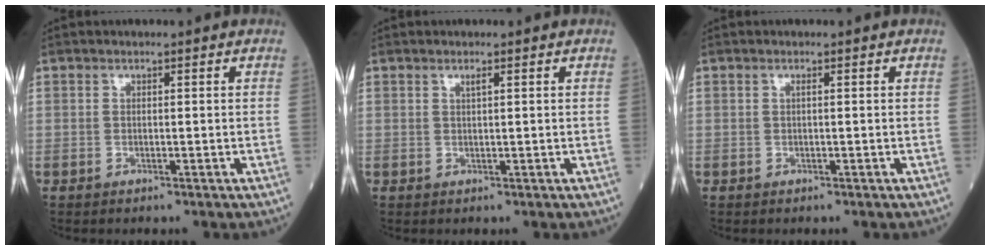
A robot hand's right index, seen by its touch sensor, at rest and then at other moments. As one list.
[{"total": 0.8, "force": [0.4, -0.1, 0.6], "torque": [-0.013, 0.000, 0.008]}, {"total": 0.0}]